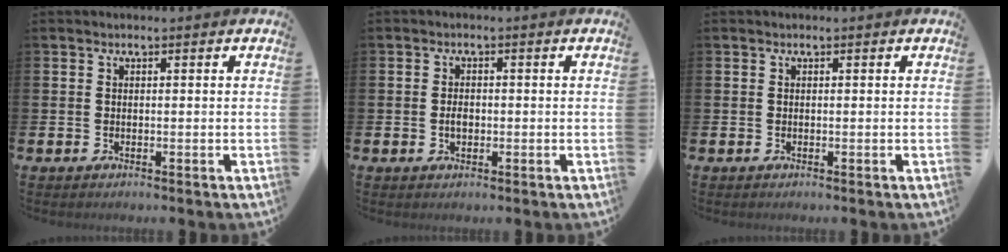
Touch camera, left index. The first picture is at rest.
{"total": 1.8, "force": [-0.3, 1.1, 1.4], "torque": [-0.017, 0.003, -0.009]}
{"total": 0.0}